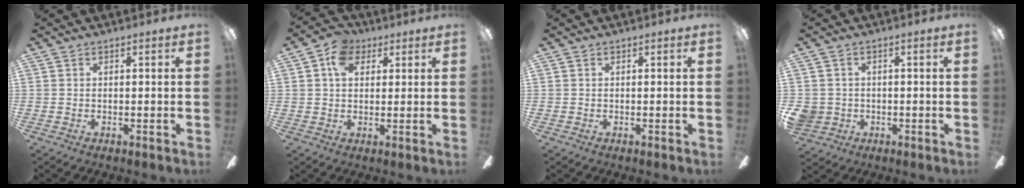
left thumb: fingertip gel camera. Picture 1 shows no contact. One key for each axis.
{"total": 6.0, "fx": 2.6, "fy": 4.7, "fz": 2.6, "tx": -0.049, "ty": 0.010, "tz": 0.047}
{"total": 0.0}
{"total": 4.0, "fx": -0.8, "fy": 3.8, "fz": 0.9, "tx": -0.034, "ty": 0.010, "tz": -0.016}